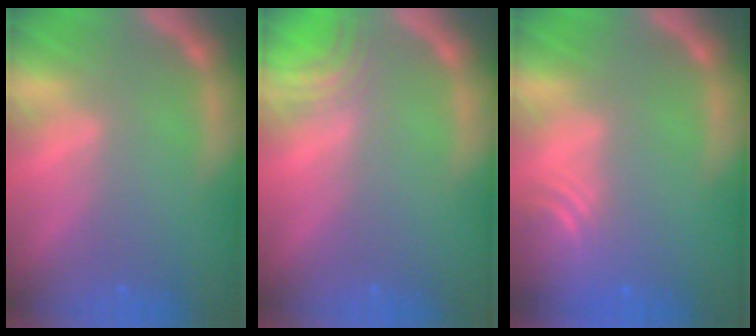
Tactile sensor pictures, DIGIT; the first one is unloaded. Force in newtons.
{"total": 2.5}
{"total": 4.5}